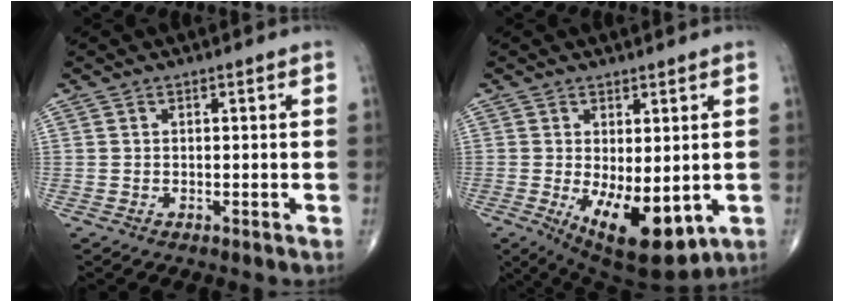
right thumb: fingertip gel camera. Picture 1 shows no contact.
{"total": 12.5, "force": [-2.7, 5.6, 10.8], "torque": [-0.156, -0.024, -0.019]}